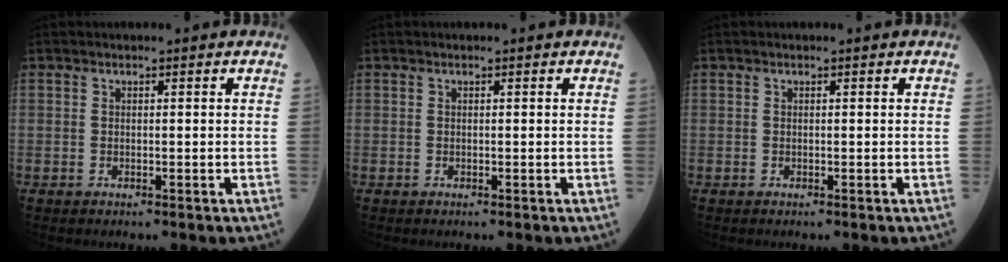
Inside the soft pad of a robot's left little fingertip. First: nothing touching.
{"total": 0.0}
{"total": 0.0}